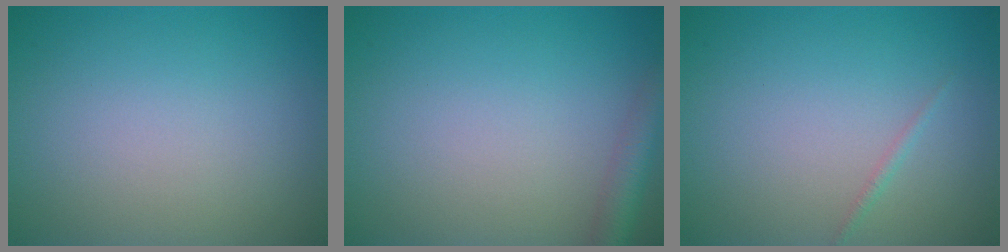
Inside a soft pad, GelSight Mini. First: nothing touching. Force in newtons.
{"total": 2.9, "press": 2.9, "slide": 0.1}
{"total": 0.6, "press": 0.6, "slide": 0.0}